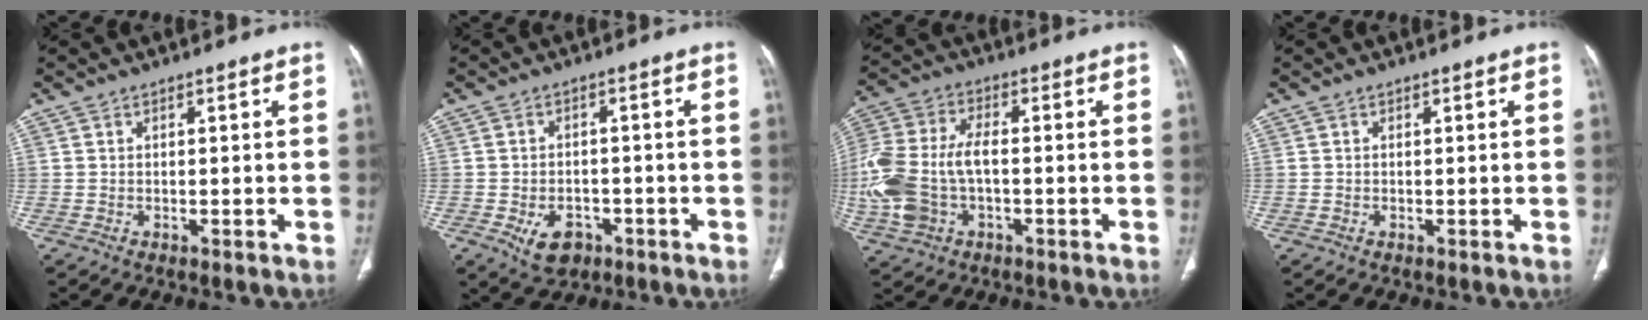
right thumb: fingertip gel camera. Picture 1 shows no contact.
{"total": 6.2, "force": [-2.9, 4.3, 3.5], "torque": [-0.048, 0.014, -0.038]}
{"total": 16.0, "force": [-2.4, 9.6, 12.5], "torque": [-0.305, 0.018, -0.041]}
{"total": 0.0}